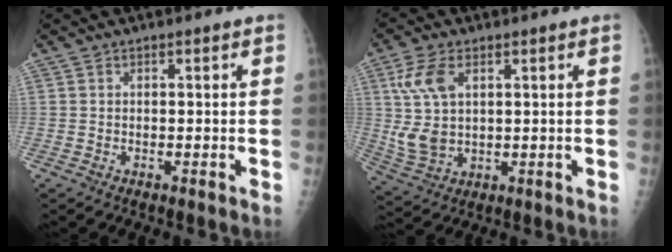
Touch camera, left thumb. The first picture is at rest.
{"total": 9.9, "force": [2.9, 5.7, 7.5], "torque": [-0.155, -0.006, 0.064]}